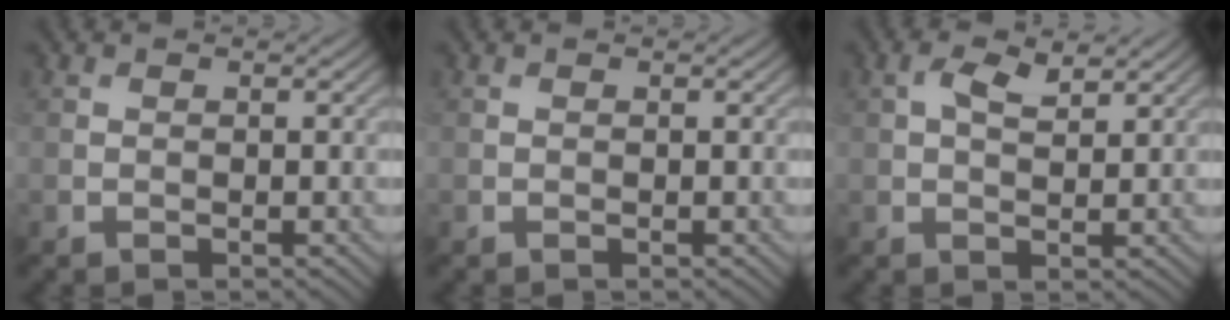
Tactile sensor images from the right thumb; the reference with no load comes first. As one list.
[{"total": 0.0}, {"total": 3.3, "force": [1.6, 1.3, 2.6], "torque": [-0.057, 0.003, 0.030]}]